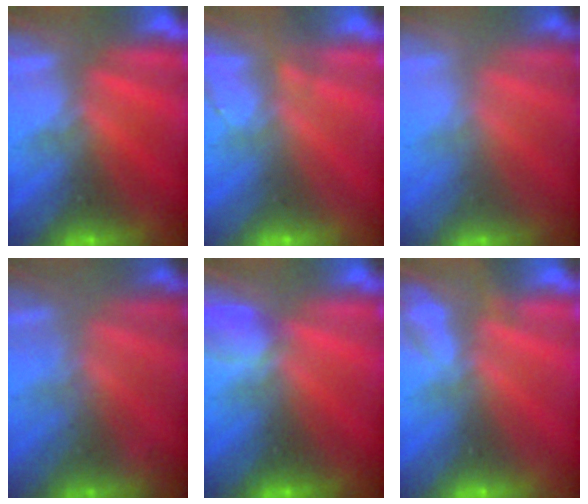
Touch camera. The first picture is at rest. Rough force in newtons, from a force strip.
{"total": 2.3}
{"total": 1.5}
{"total": 2.6}
{"total": 3.8}
{"total": 2.2}